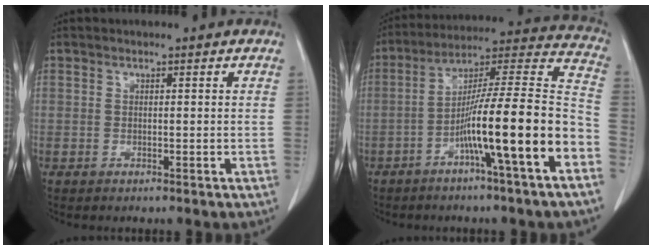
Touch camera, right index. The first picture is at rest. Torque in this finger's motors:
{"motor_torque": [2.14, 0.00, 1.05, 0.21]}